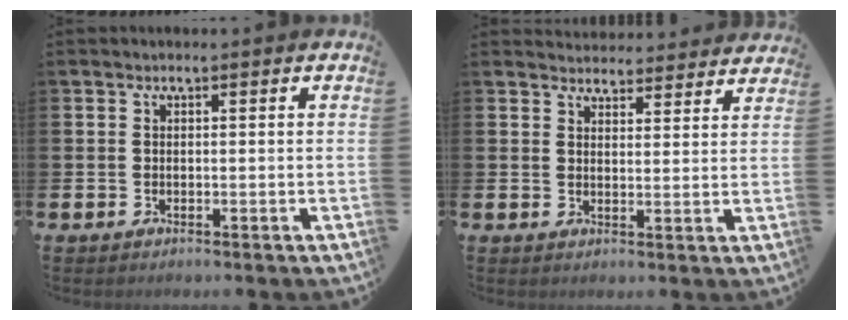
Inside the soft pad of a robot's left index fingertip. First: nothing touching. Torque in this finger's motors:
{"motor_torque": [0.96, -1.18, 0.11, 0.00]}